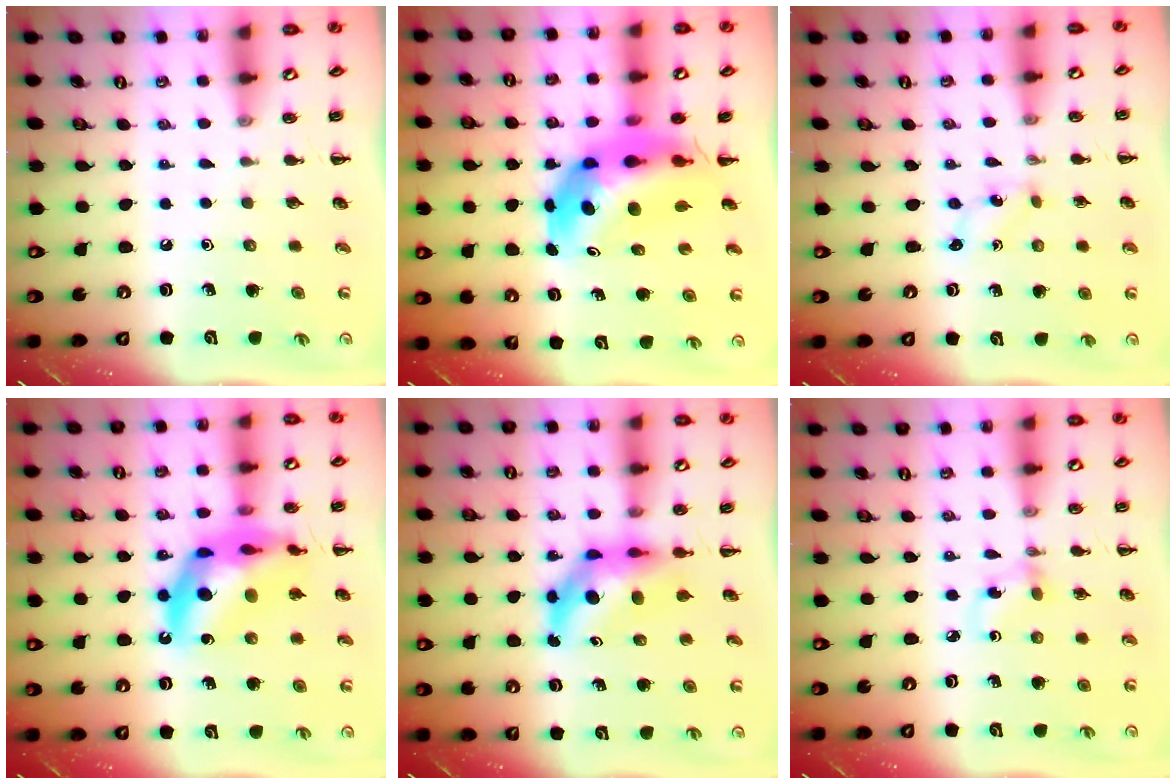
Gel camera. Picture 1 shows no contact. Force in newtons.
{"total": 10.0, "press": 9.5, "slide": 3.2}
{"total": 0.0}
{"total": 17.1, "press": 16.6, "slide": 4.3}
{"total": 6.2, "press": 5.9, "slide": 2.0}
{"total": 2.8, "press": 2.6, "slide": 1.0}